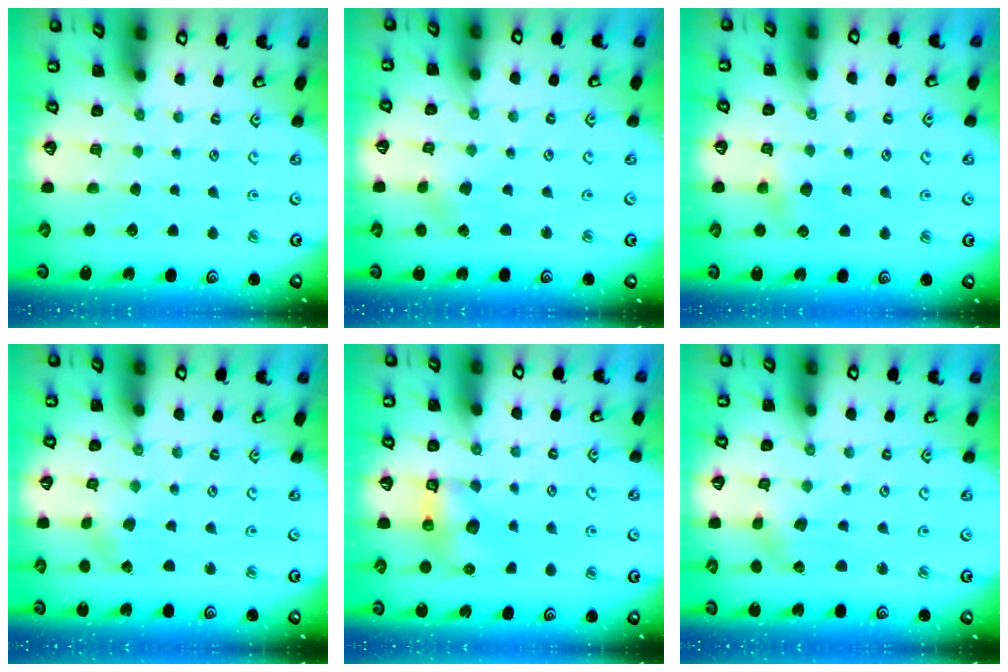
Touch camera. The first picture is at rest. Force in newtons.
{"total": 2.3, "press": 2.3, "slide": 0.4}
{"total": 5.9, "press": 5.9, "slide": 0.5}
{"total": 0.6, "press": 0.6, "slide": 0.1}
{"total": 6.6, "press": 6.6, "slide": 0.2}
{"total": 2.6, "press": 2.6, "slide": 0.5}